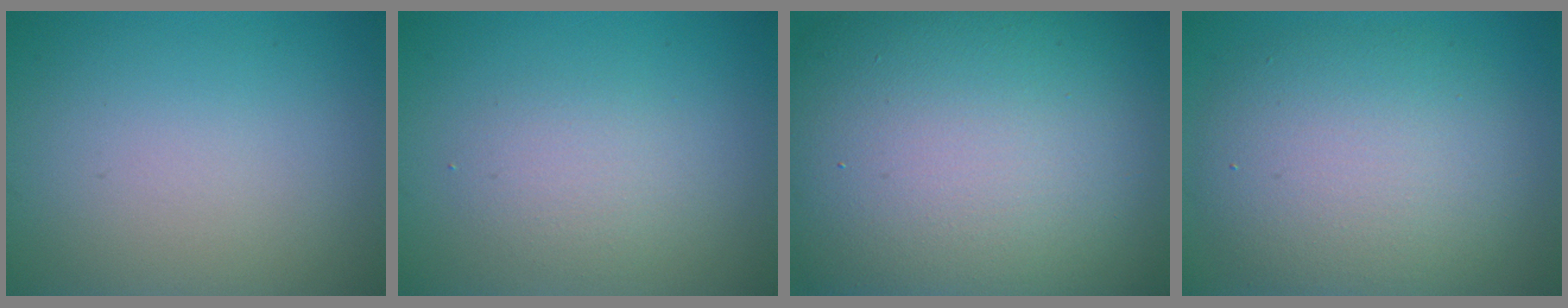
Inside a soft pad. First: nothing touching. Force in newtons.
{"total": 1.9, "press": 1.9, "slide": 0.0}
{"total": 20.3, "press": 20.3, "slide": 0.9}
{"total": 8.1, "press": 8.1, "slide": 0.3}